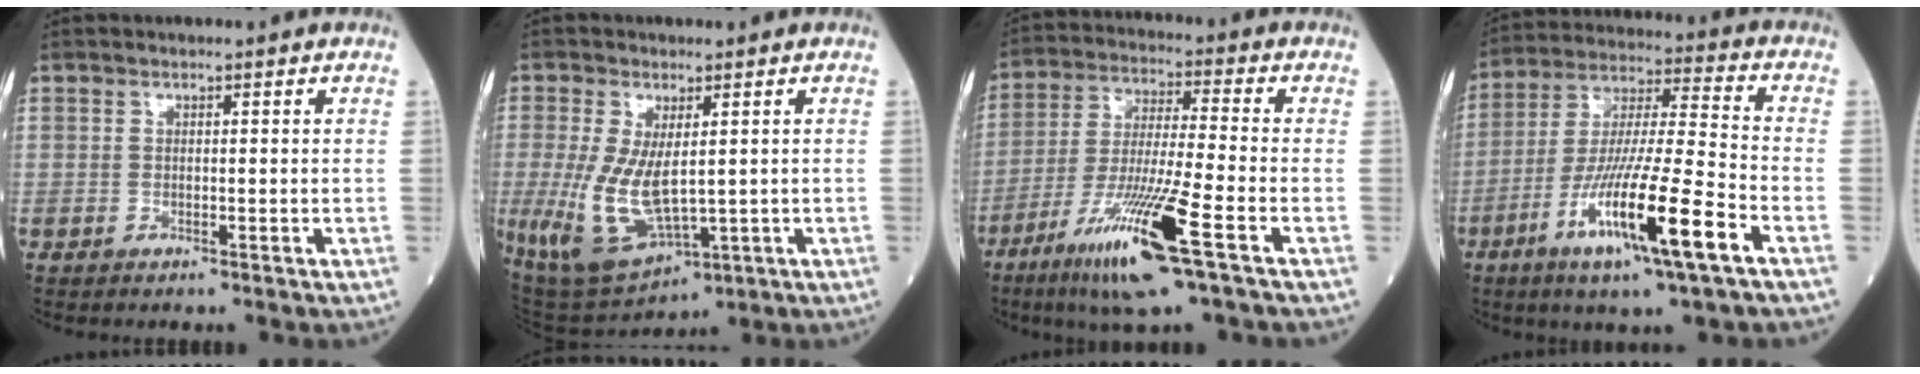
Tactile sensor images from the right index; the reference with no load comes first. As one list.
[{"total": 11.5, "force": [-0.9, 4.8, 10.4], "torque": [-0.216, -0.020, 0.005]}, {"total": 14.8, "force": [-7.4, 0.0, 12.9], "torque": [-0.258, -0.031, -0.134]}, {"total": 17.2, "force": [-7.6, 0.3, 15.4], "torque": [-0.304, -0.025, -0.138]}]